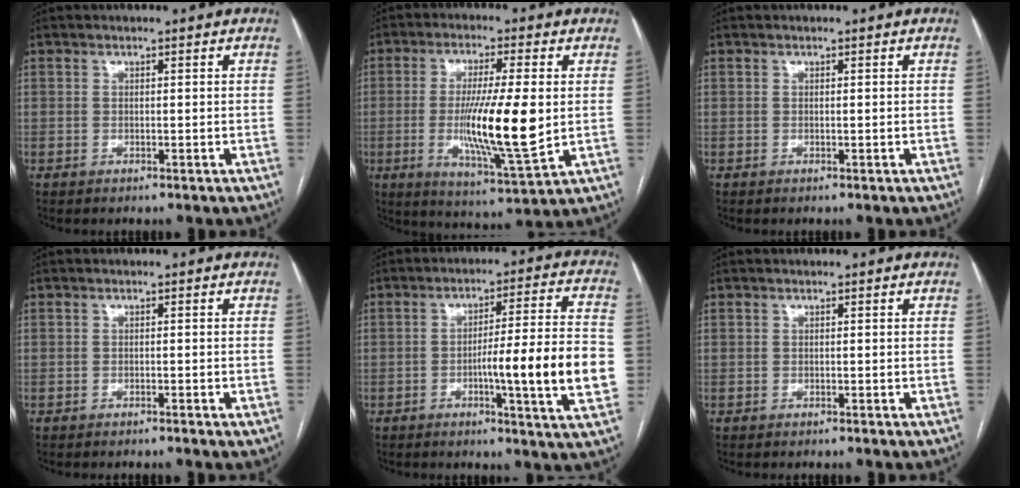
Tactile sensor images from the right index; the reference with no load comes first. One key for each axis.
{"total": 13.8, "fx": -0.7, "fy": 1.0, "fz": 13.7, "tx": -0.251, "ty": -0.024, "tz": -0.011}
{"total": 0.0}
{"total": 1.1, "fx": -0.8, "fy": 0.0, "fz": 0.8, "tx": -0.012, "ty": 0.000, "tz": -0.009}
{"total": 14.1, "fx": -3.0, "fy": 0.1, "fz": 13.8, "tx": -0.207, "ty": 0.001, "tz": -0.047}
{"total": 0.0}